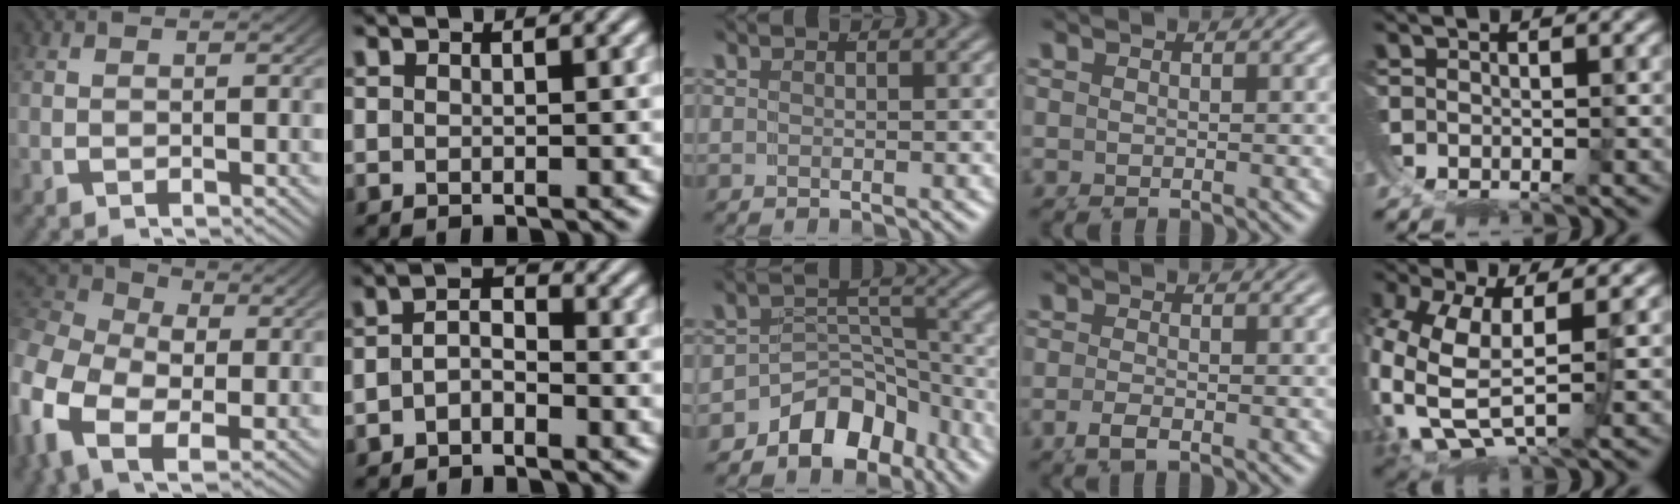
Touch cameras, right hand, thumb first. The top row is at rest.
{"thumb": {"total": 9.8, "force": [-0.2, 7.3, 6.6], "torque": [-0.168, -0.036, -0.001]}, "index": {"total": 2.6, "force": [-0.9, 1.6, 1.9], "torque": [-0.024, -0.006, -0.020]}, "middle": {"total": 7.7, "force": [-4.7, 5.3, 2.9], "torque": [-0.037, -0.008, -0.084]}, "ring": {"total": 1.1, "force": [-0.8, 0.0, 0.7], "torque": [-0.011, 0.001, -0.013]}, "little": {"total": 9.9, "force": [-2.1, 7.1, 6.6], "torque": [-0.204, -0.061, -0.007]}}